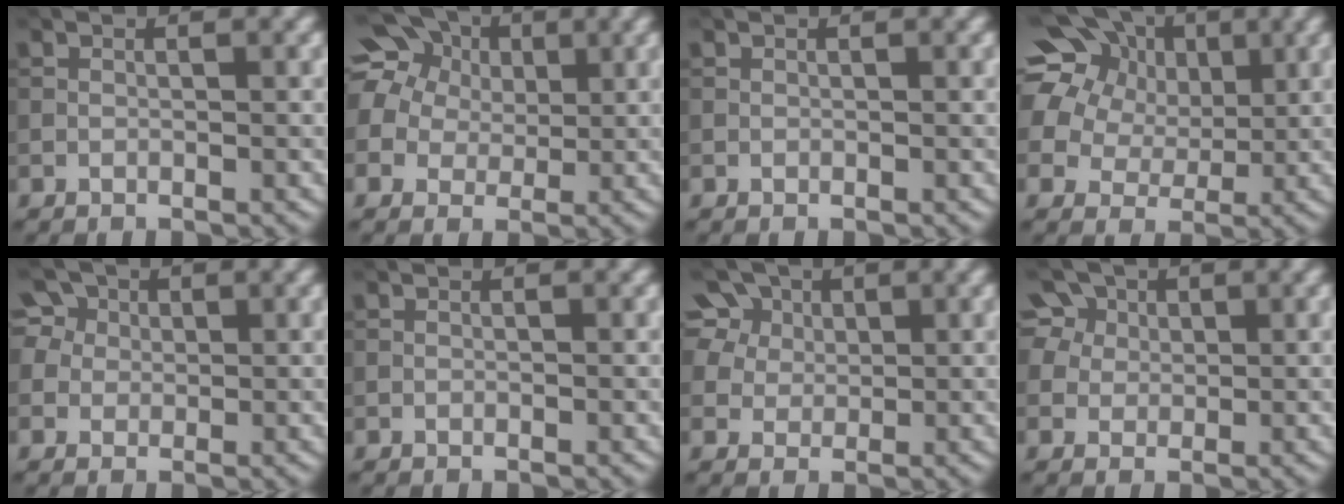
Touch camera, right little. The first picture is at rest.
{"total": 13.2, "force": [6.0, 10.0, 6.1], "torque": [-0.152, 0.042, 0.091]}
{"total": 0.0}
{"total": 22.6, "force": [9.9, 17.5, 10.3], "torque": [-0.258, 0.069, 0.150]}
{"total": 5.7, "force": [2.4, 4.6, 2.5], "torque": [-0.052, 0.030, 0.021]}
{"total": 0.0}
{"total": 10.9, "force": [6.0, 7.7, 4.9], "torque": [-0.122, 0.033, 0.092]}
{"total": 8.0, "force": [3.9, 6.0, 3.5], "torque": [-0.077, 0.029, 0.049]}